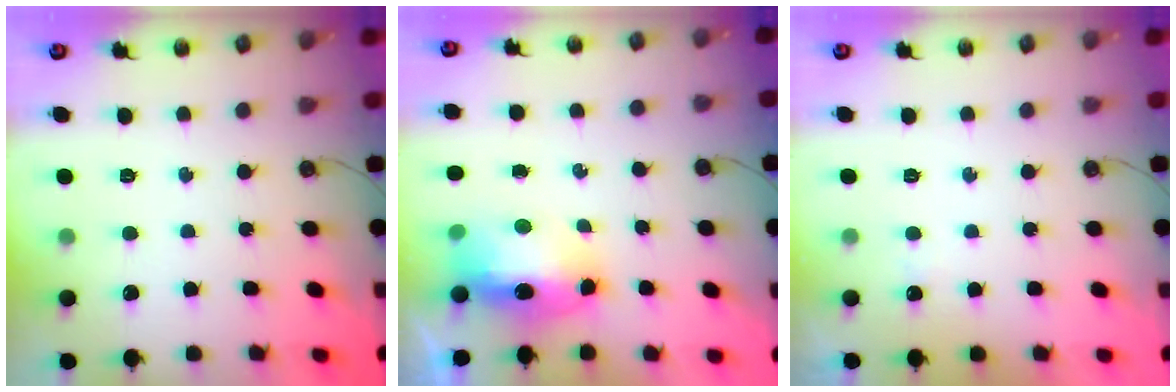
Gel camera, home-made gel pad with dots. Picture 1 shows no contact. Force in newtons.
{"total": 12.7, "press": 12.7, "slide": 1.4}
{"total": 12.8, "press": 2.8, "slide": 12.5}